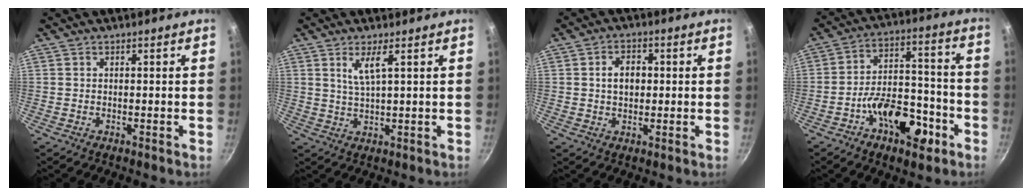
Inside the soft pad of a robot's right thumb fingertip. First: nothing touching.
{"total": 4.5, "force": [1.9, 0.6, 4.0], "torque": [-0.081, -0.009, 0.045]}
{"total": 5.0, "force": [0.4, 3.6, 3.4], "torque": [-0.036, 0.010, 0.005]}
{"total": 15.0, "force": [-7.2, 7.9, 10.5], "torque": [-0.125, 0.066, -0.111]}